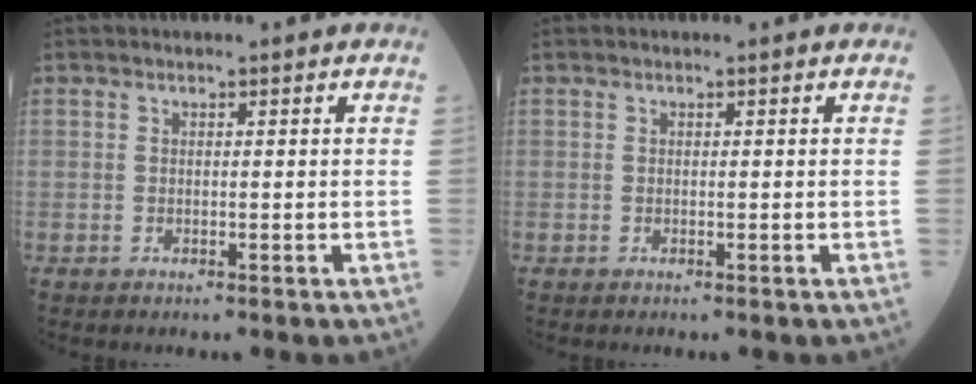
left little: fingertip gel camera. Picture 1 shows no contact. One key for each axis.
{"total": 0.0}